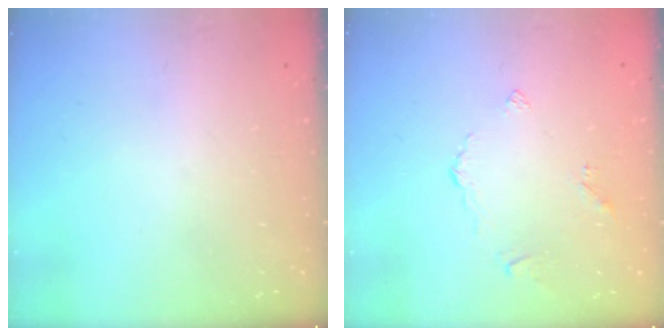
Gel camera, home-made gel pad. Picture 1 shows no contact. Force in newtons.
{"total": 2.6, "press": 2.6, "slide": 0.5}